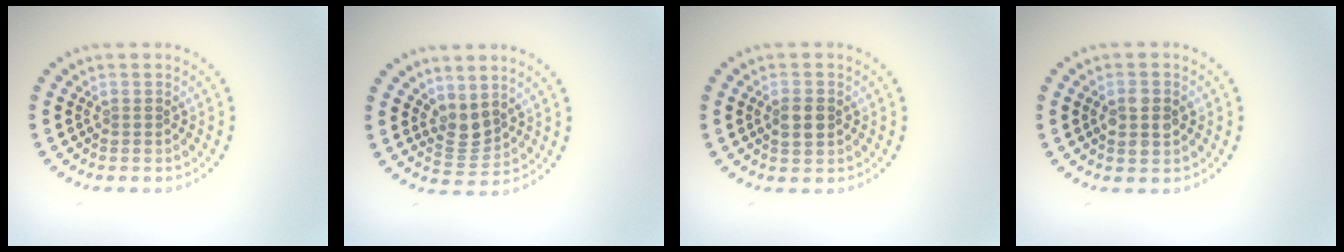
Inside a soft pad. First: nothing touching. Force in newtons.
{"total": 2.3, "press": 1.8, "slide": 1.4}
{"total": 2.2, "press": 2.2, "slide": 0.1}
{"total": 2.4, "press": 2.4, "slide": 0.1}